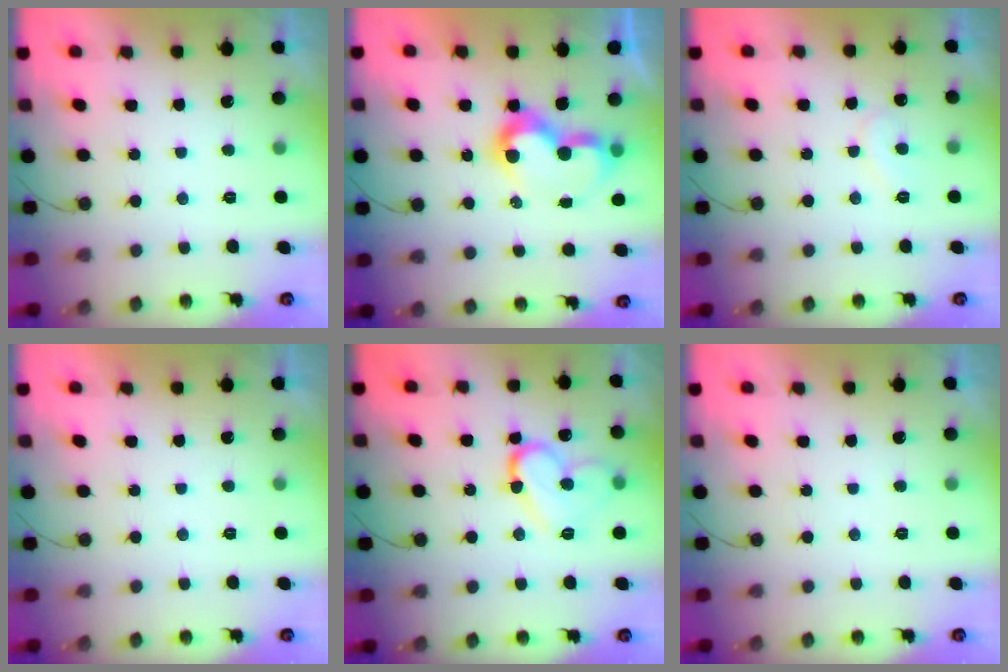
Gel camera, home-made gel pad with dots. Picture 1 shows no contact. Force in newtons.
{"total": 10.0, "press": 10.0, "slide": 1.1}
{"total": 6.5, "press": 6.5, "slide": 0.5}
{"total": 1.8, "press": 1.8, "slide": 0.0}
{"total": 13.7, "press": 13.6, "slide": 1.7}
{"total": 0.0}